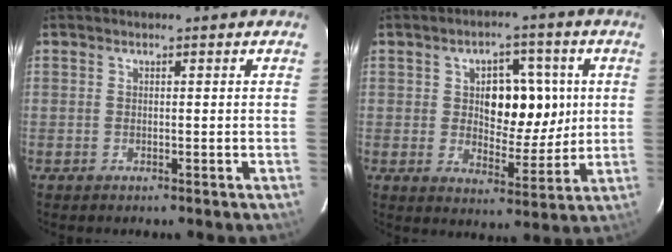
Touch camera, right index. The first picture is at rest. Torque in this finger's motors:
{"motor_torque": [0.87, 0.67, 0.23, 0.05]}